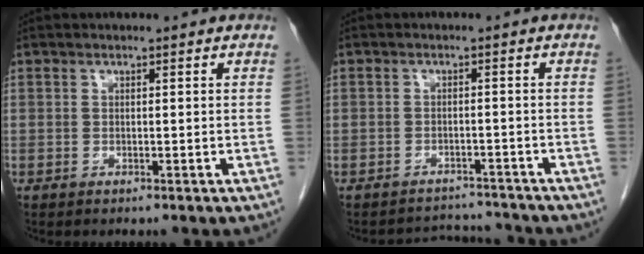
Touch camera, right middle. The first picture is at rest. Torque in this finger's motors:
{"motor_torque": [-2.14, 0.00, -0.50, -0.21]}